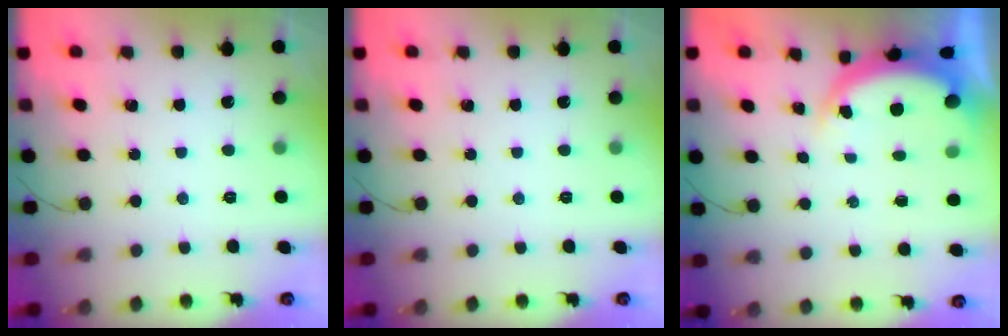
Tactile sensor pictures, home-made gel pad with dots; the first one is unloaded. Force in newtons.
{"total": 0.0}
{"total": 5.5, "press": 5.5, "slide": 0.4}